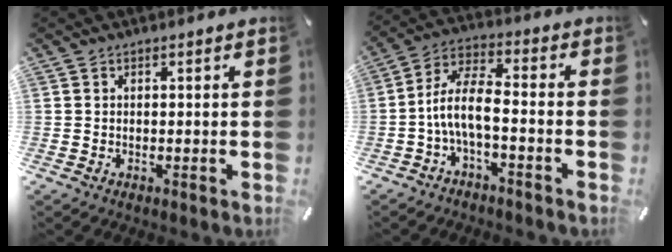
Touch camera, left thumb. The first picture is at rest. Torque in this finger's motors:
{"motor_torque": [-0.25, 0.77, 0.45, -0.18, 0.34]}